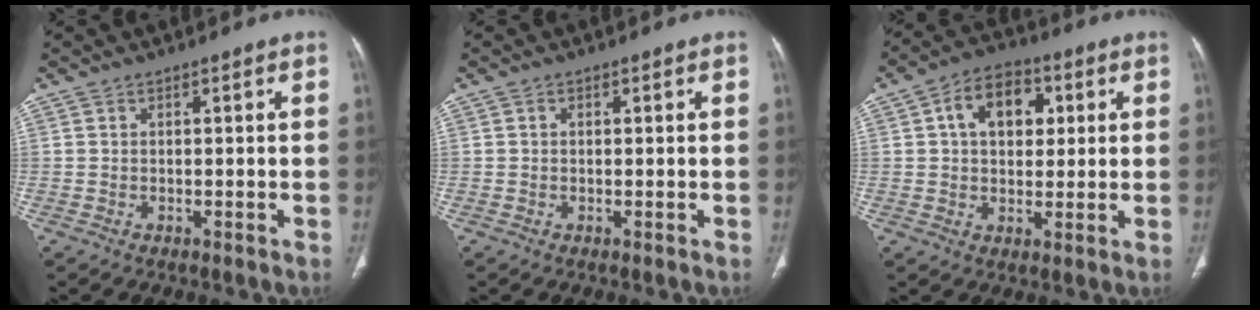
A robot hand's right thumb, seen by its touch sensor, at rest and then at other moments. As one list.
[{"total": 0.5, "force": [0.1, 0.4, 0.3], "torque": [-0.003, 0.000, 0.001]}, {"total": 11.1, "force": [2.9, 7.6, 7.5], "torque": [-0.089, 0.007, 0.040]}]